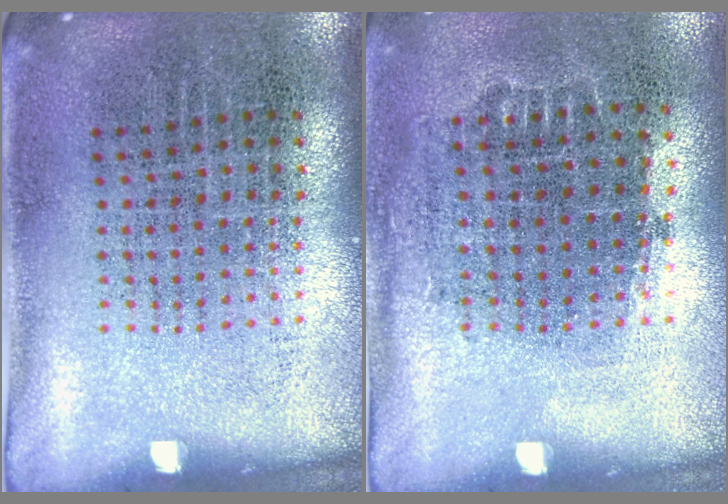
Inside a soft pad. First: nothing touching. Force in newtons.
{"total": 0.7, "press": 0.6, "slide": 0.3}